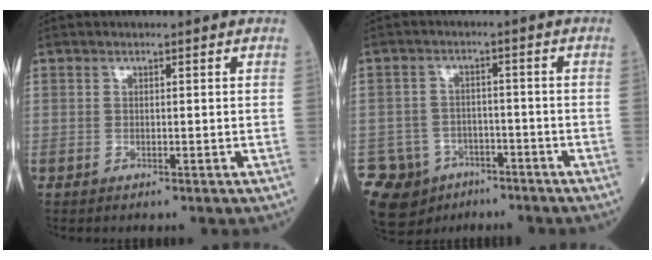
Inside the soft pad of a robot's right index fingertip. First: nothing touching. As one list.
[{"total": 10.7, "force": [-6.3, 8.4, 1.9], "torque": [-0.055, 0.023, -0.084]}]